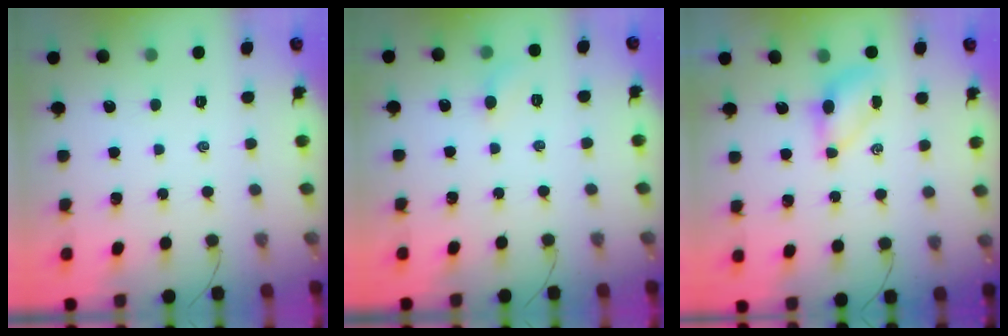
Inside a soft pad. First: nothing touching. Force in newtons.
{"total": 4.0, "press": 3.8, "slide": 1.4}
{"total": 4.6, "press": 4.5, "slide": 0.9}